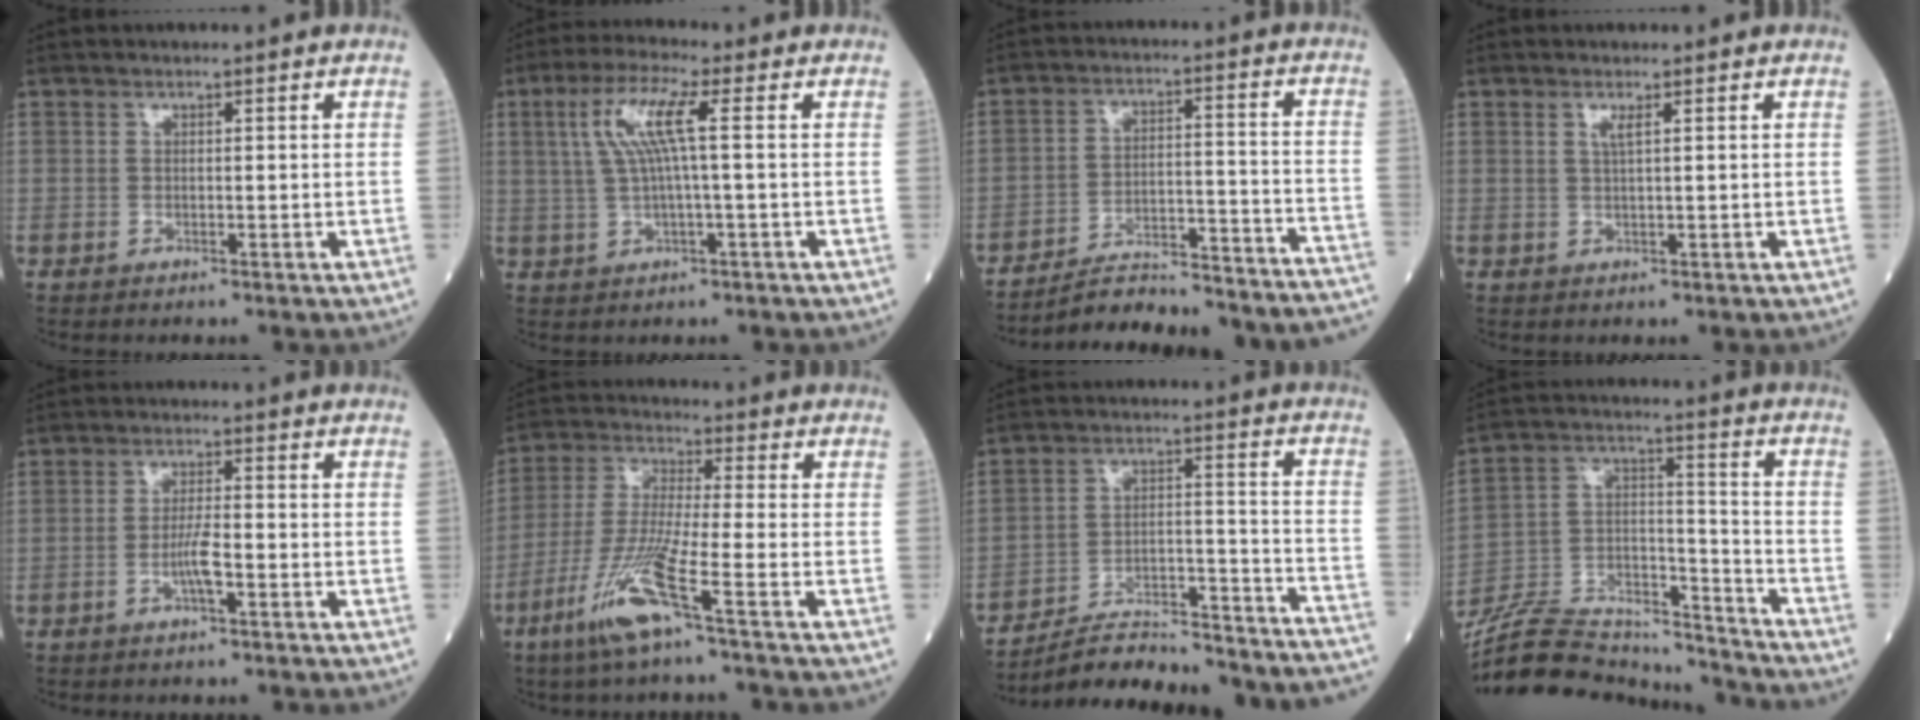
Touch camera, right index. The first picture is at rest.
{"total": 7.2, "force": [1.5, 0.0, 7.0], "torque": [-0.150, 0.018, 0.032]}
{"total": 22.6, "force": [-21.5, 1.9, 6.7], "torque": [-0.055, 0.002, -0.293]}
{"total": 1.3, "force": [0.6, -0.2, 1.1], "torque": [-0.028, -0.002, 0.011]}
{"total": 3.7, "force": [-1.4, 0.1, 3.5], "torque": [-0.068, -0.001, -0.027]}
{"total": 10.5, "force": [-5.6, -1.0, 8.8], "torque": [-0.187, -0.021, -0.118]}
{"total": 26.0, "force": [-24.5, 2.5, 8.4], "torque": [-0.075, 0.006, -0.342]}
{"total": 21.7, "force": [-20.4, 3.8, 6.1], "torque": [-0.150, 0.016, -0.338]}